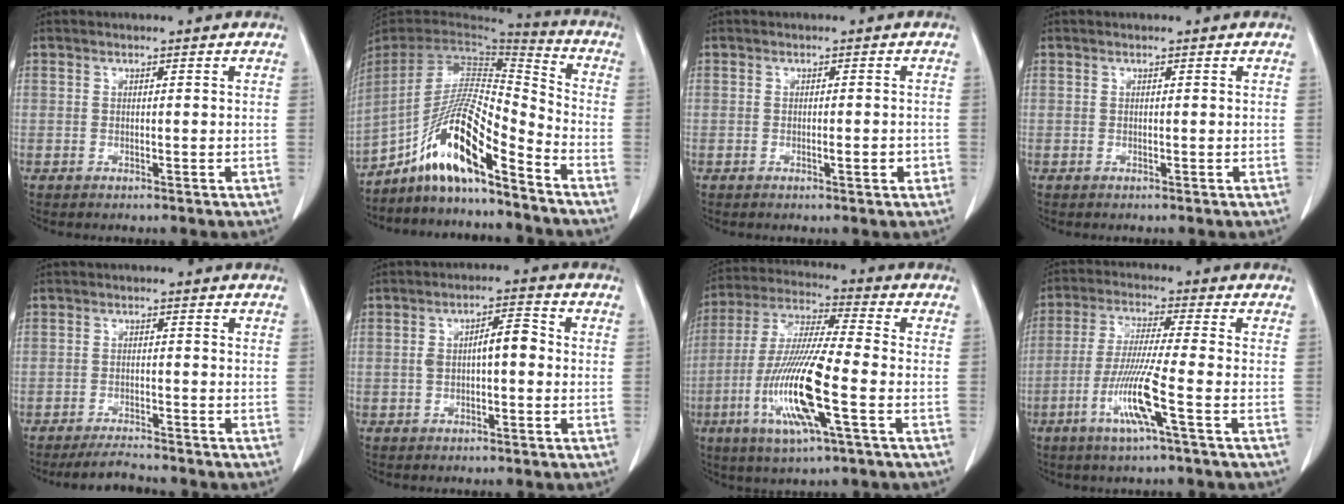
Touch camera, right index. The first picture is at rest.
{"total": 14.2, "force": [-9.8, 1.4, 10.2], "torque": [-0.188, 0.003, -0.179]}
{"total": 2.0, "force": [-0.7, 0.5, 1.8], "torque": [-0.029, -0.001, -0.008]}
{"total": 0.0}
{"total": 3.6, "force": [-3.5, 0.2, 0.7], "torque": [-0.013, -0.015, -0.059]}
{"total": 5.3, "force": [-0.1, 1.7, 5.0], "torque": [-0.092, 0.027, -0.001]}
{"total": 15.6, "force": [-4.8, 1.0, 14.8], "torque": [-0.306, -0.016, -0.091]}
{"total": 9.5, "force": [-3.8, -0.8, 8.7], "torque": [-0.175, -0.015, -0.077]}